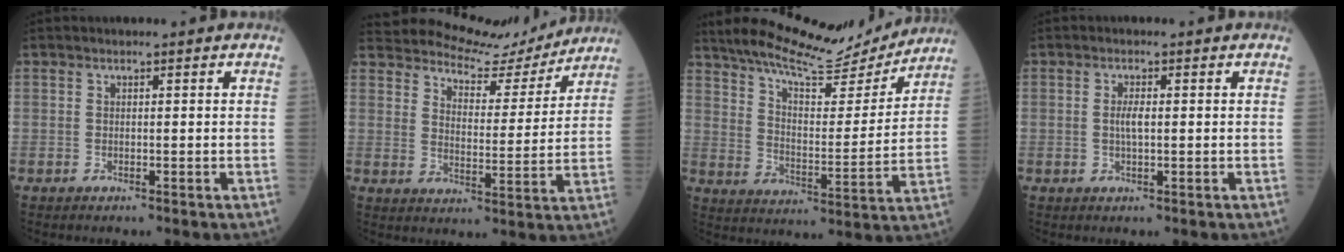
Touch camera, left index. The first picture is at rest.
{"total": 12.2, "force": [11.7, 2.7, 2.0], "torque": [-0.038, -0.010, 0.167]}
{"total": 16.4, "force": [15.5, 2.1, 4.9], "torque": [-0.087, -0.018, 0.229]}
{"total": 1.8, "force": [-0.1, 0.4, 1.8], "torque": [-0.039, -0.003, -0.001]}